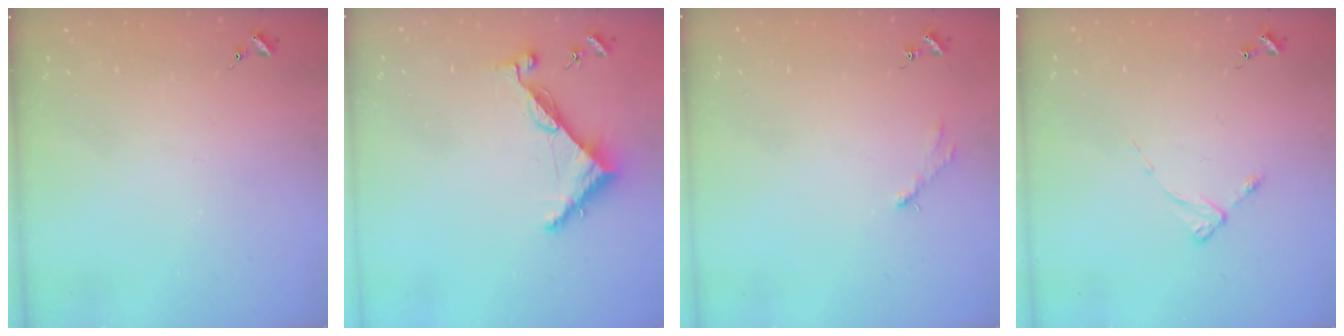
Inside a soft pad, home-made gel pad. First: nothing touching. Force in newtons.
{"total": 6.8, "press": 6.8, "slide": 0.3}
{"total": 2.8, "press": 2.8, "slide": 0.4}
{"total": 2.4, "press": 2.4, "slide": 0.3}